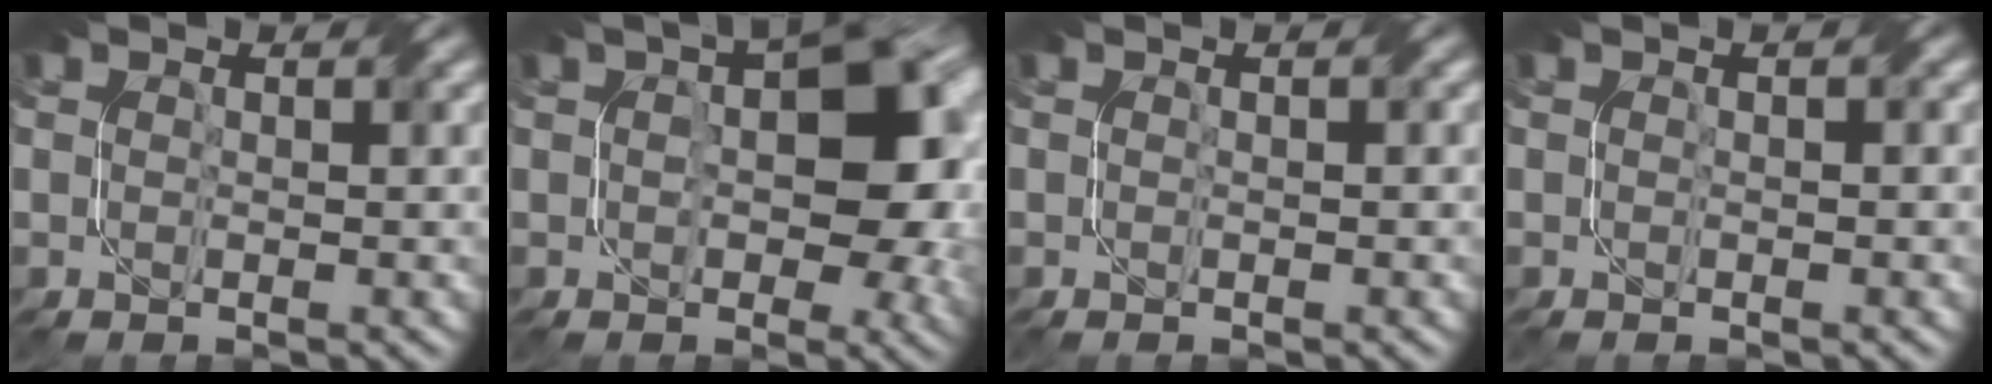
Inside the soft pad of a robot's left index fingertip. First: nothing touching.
{"total": 10.5, "force": [1.0, 6.0, 8.6], "torque": [-0.102, 0.012, 0.013]}
{"total": 0.9, "force": [0.0, 0.2, 0.8], "torque": [-0.014, -0.004, -0.005]}
{"total": 1.4, "force": [0.2, 0.5, 1.3], "torque": [-0.016, -0.004, -0.004]}